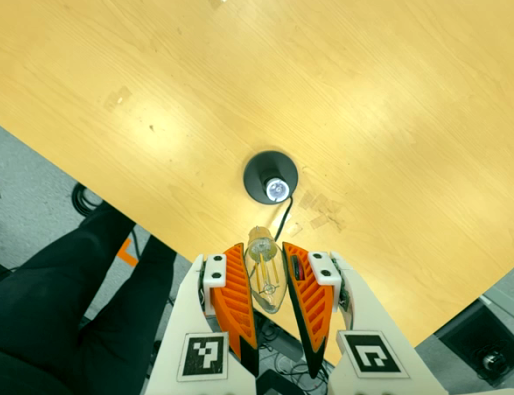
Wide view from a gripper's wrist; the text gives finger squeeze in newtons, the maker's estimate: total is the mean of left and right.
{"total": 13.2, "left": 14.8, "right": 11.5}